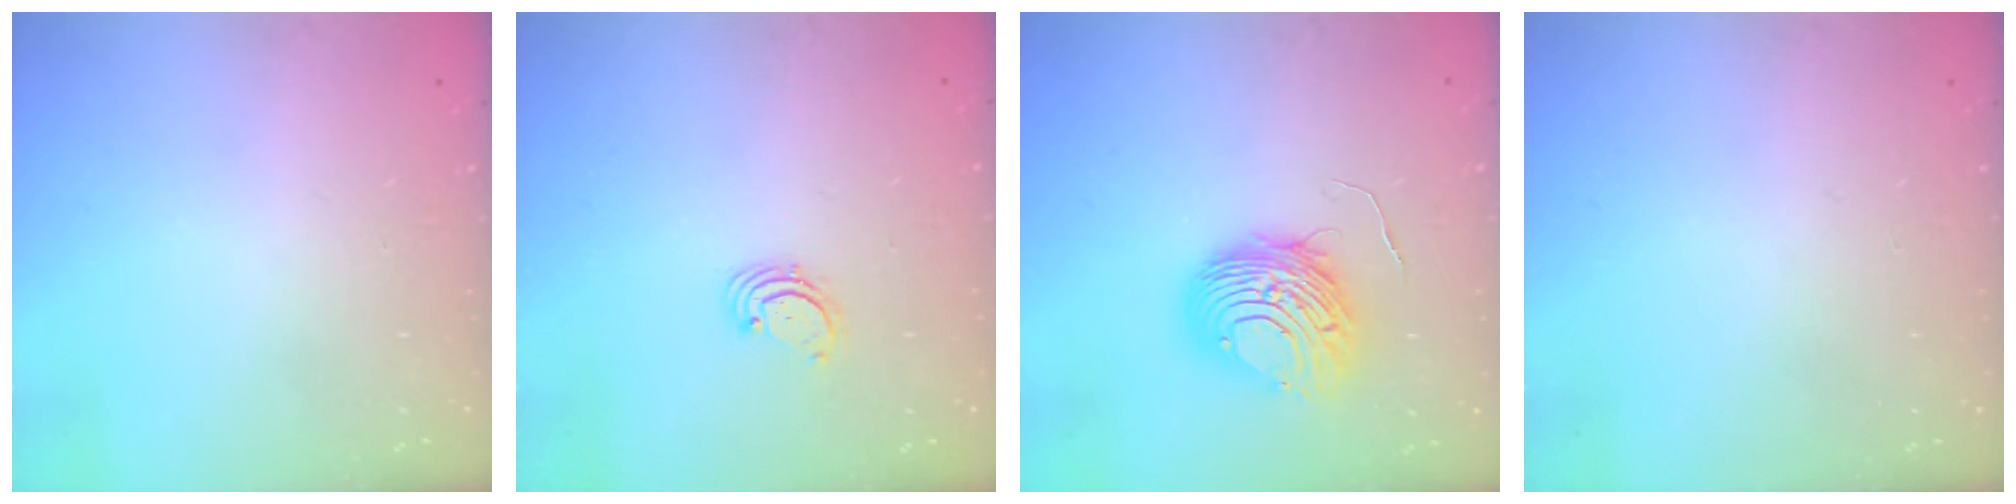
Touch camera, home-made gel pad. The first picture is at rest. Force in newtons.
{"total": 1.7, "press": 1.7, "slide": 0.2}
{"total": 10.3, "press": 10.3, "slide": 1.0}
{"total": 0.0}